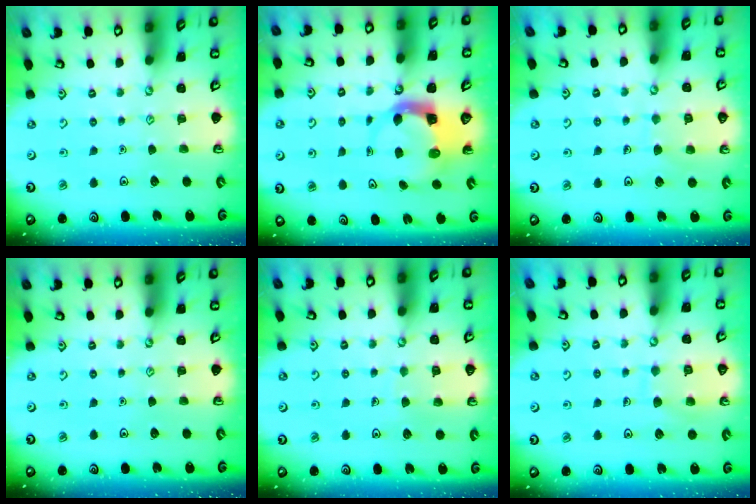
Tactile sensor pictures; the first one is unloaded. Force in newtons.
{"total": 3.9, "press": 3.9, "slide": 0.6}
{"total": 5.9, "press": 5.9, "slide": 0.5}
{"total": 0.0}
{"total": 6.4, "press": 6.3, "slide": 0.6}
{"total": 8.4, "press": 8.3, "slide": 0.6}